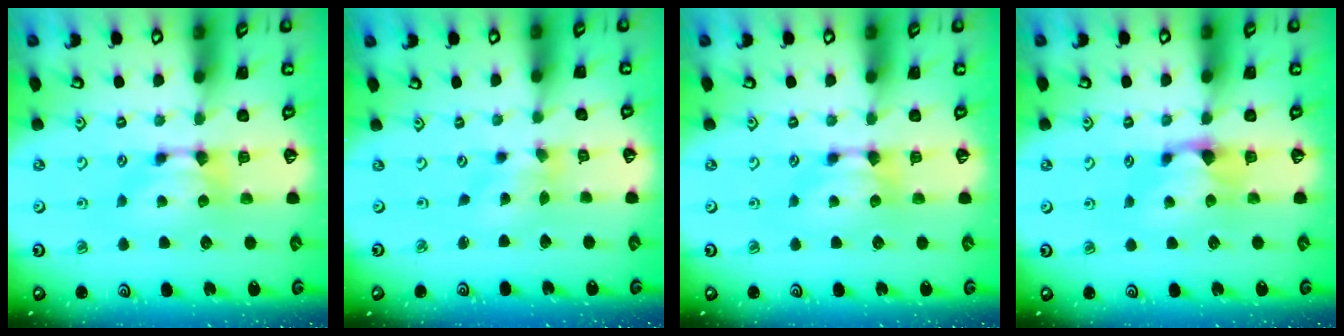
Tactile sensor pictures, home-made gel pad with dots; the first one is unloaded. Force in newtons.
{"total": 1.2, "press": 0.3, "slide": 1.2}
{"total": 0.0}
{"total": 1.0, "press": 0.3, "slide": 0.9}